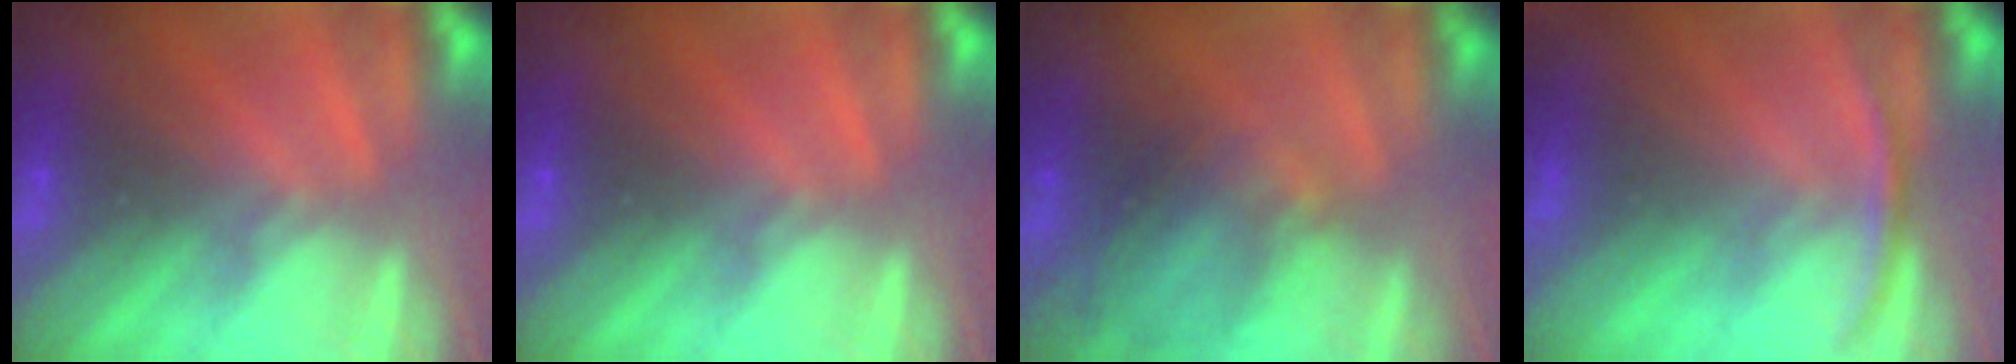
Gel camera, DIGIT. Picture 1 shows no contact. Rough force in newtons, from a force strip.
{"total": 0.0}
{"total": 2.1}
{"total": 2.7}